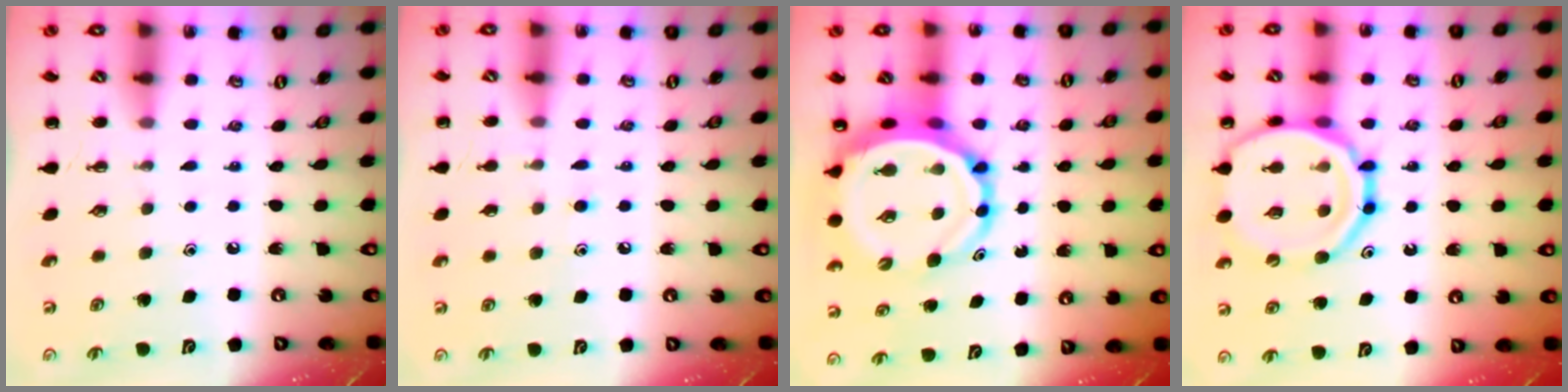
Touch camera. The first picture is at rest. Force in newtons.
{"total": 5.8, "press": 5.4, "slide": 2.2}
{"total": 10.5, "press": 10.1, "slide": 3.1}
{"total": 19.8, "press": 19.6, "slide": 3.1}